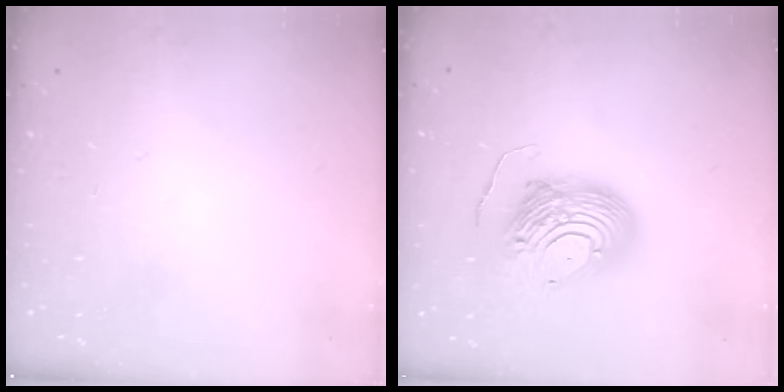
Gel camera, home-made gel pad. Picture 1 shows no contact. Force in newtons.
{"total": 14.4, "press": 14.4, "slide": 1.2}